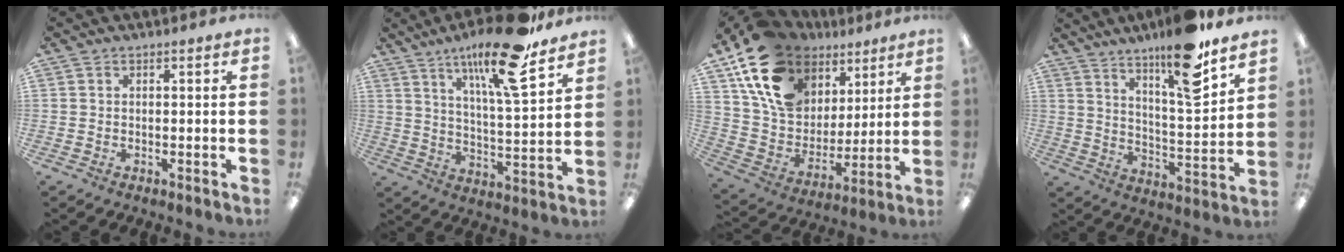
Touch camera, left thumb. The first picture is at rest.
{"total": 17.9, "force": [12.3, 3.8, 12.5], "torque": [-0.205, -0.065, 0.193]}
{"total": 19.9, "force": [11.1, 13.7, 9.2], "torque": [-0.174, -0.044, 0.211]}
{"total": 15.7, "force": [11.7, 2.8, 10.1], "torque": [-0.161, -0.074, 0.187]}